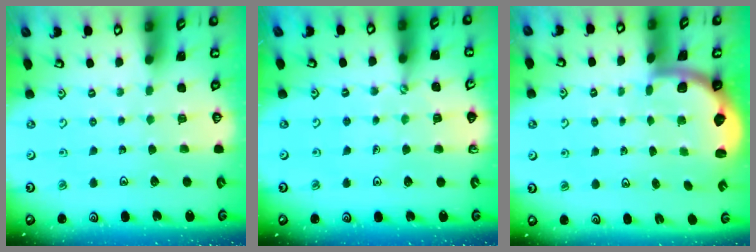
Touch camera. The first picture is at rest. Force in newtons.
{"total": 1.9, "press": 1.9, "slide": 0.2}
{"total": 1.8, "press": 1.8, "slide": 0.5}